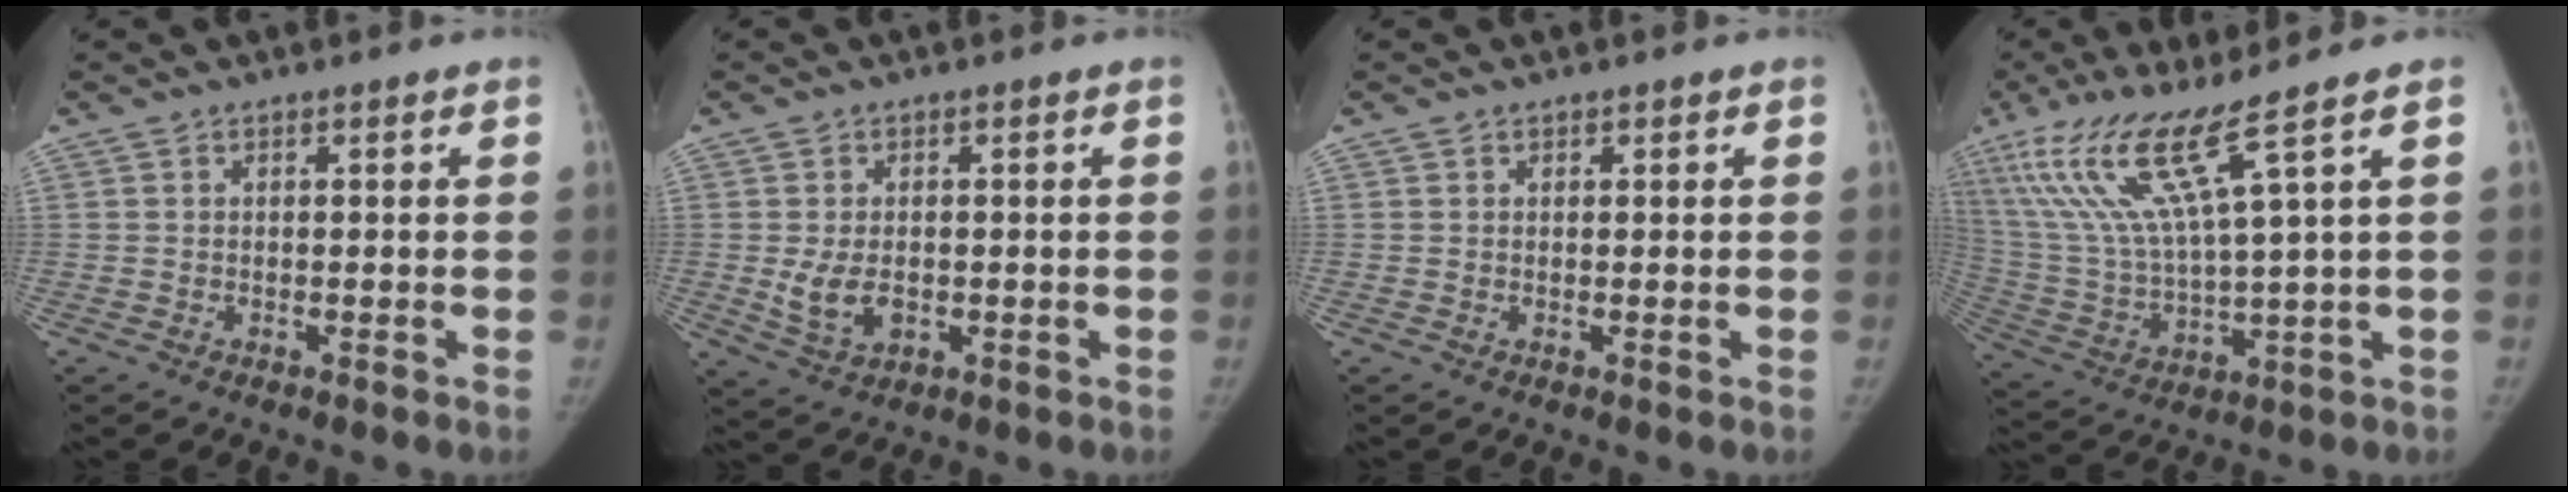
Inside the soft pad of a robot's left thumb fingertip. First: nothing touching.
{"total": 5.7, "force": [-0.5, 3.8, 4.1], "torque": [-0.069, -0.007, 0.000]}
{"total": 0.6, "force": [0.3, 0.4, 0.0], "torque": [0.004, -0.001, 0.003]}
{"total": 15.6, "force": [8.8, 0.3, 12.9], "torque": [-0.277, -0.043, 0.178]}